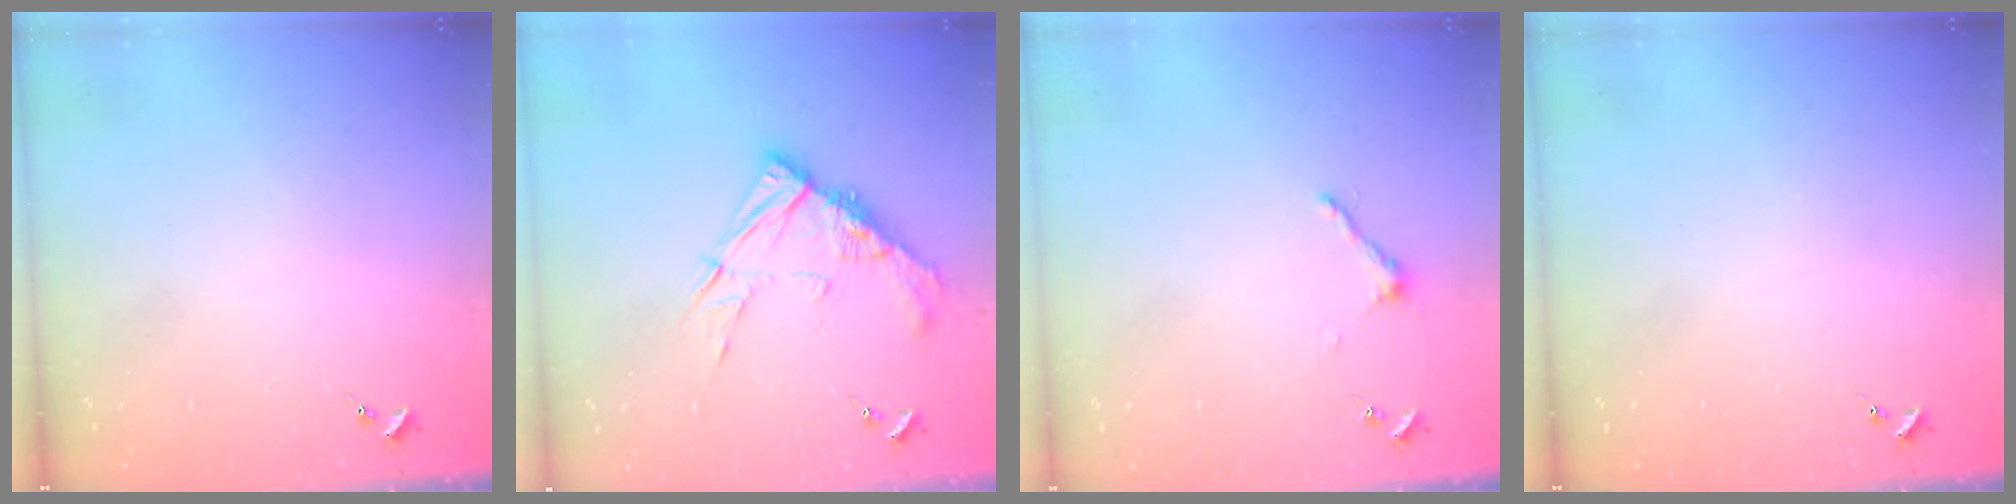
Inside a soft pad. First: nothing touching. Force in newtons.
{"total": 13.1, "press": 13.1, "slide": 1.5}
{"total": 3.4, "press": 3.4, "slide": 0.3}
{"total": 0.0}